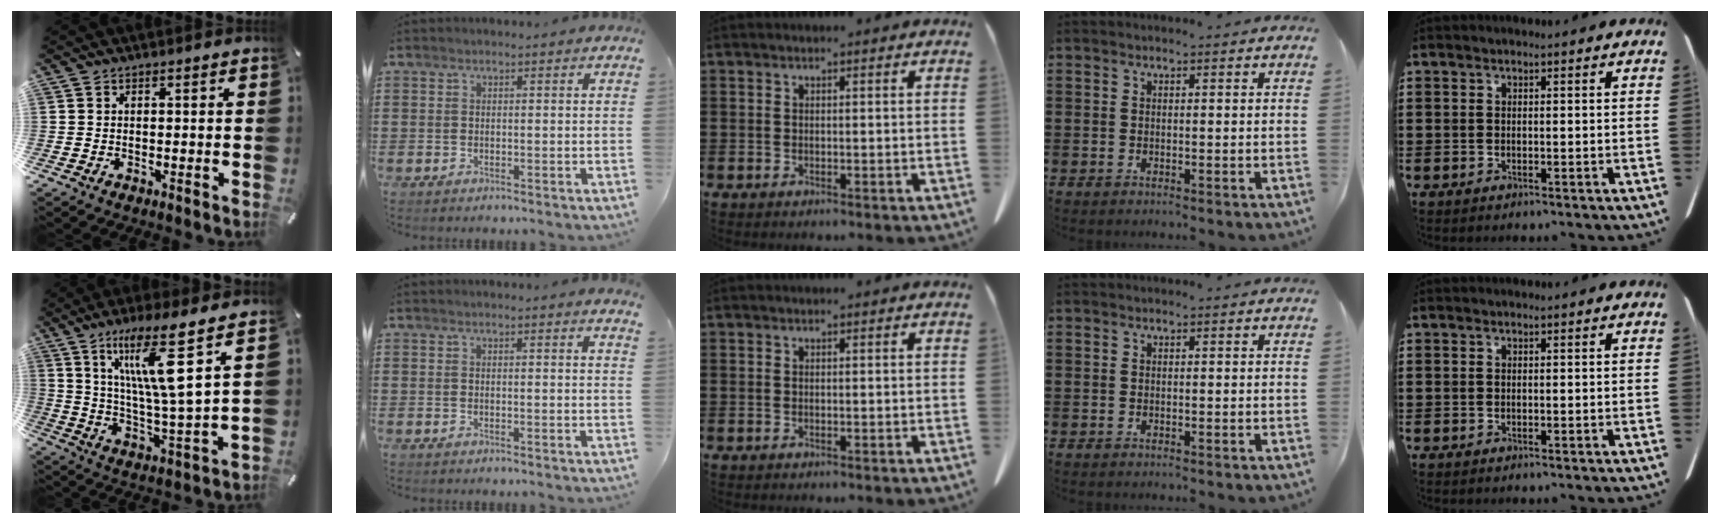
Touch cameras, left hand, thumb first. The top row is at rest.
{"thumb": {"total": 15.1, "force": [8.4, 1.6, 12.4], "torque": [-0.227, -0.032, 0.130]}, "index": {"total": 0.9, "force": [0.8, -0.2, 0.4], "torque": [-0.010, -0.003, 0.015]}}